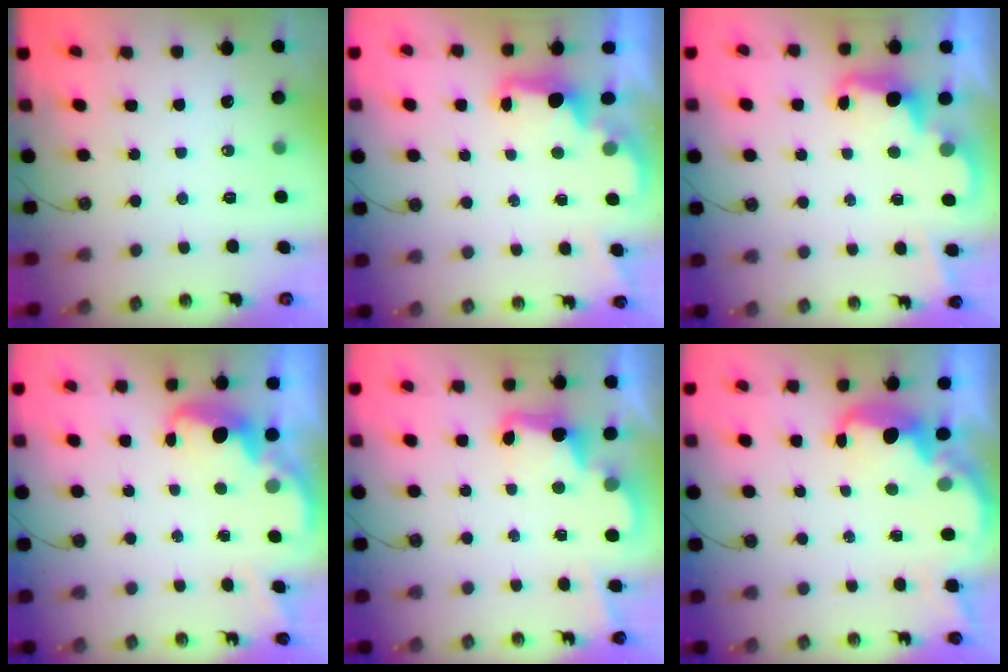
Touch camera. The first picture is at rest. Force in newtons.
{"total": 2.2, "press": 2.1, "slide": 0.8}
{"total": 2.5, "press": 2.4, "slide": 0.6}
{"total": 2.7, "press": 2.6, "slide": 0.4}
{"total": 3.4, "press": 3.3, "slide": 0.5}
{"total": 5.6, "press": 5.6, "slide": 0.8}